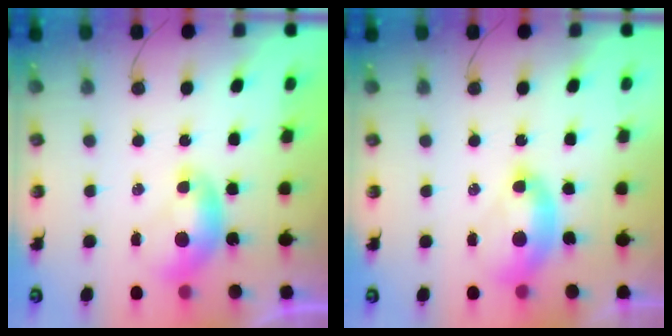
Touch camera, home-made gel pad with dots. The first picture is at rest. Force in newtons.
{"total": 2.5, "press": 2.5, "slide": 0.6}